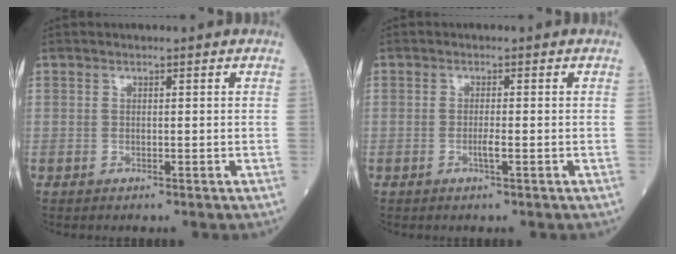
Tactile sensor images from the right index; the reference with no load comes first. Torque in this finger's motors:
{"motor_torque": [0.18, -0.05, 0.17, 0.04]}